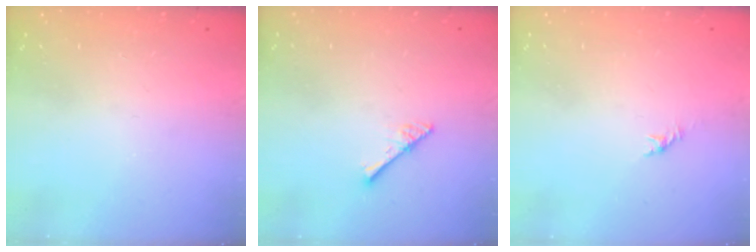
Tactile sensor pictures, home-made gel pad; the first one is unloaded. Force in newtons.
{"total": 2.9, "press": 2.9, "slide": 0.2}
{"total": 0.0}